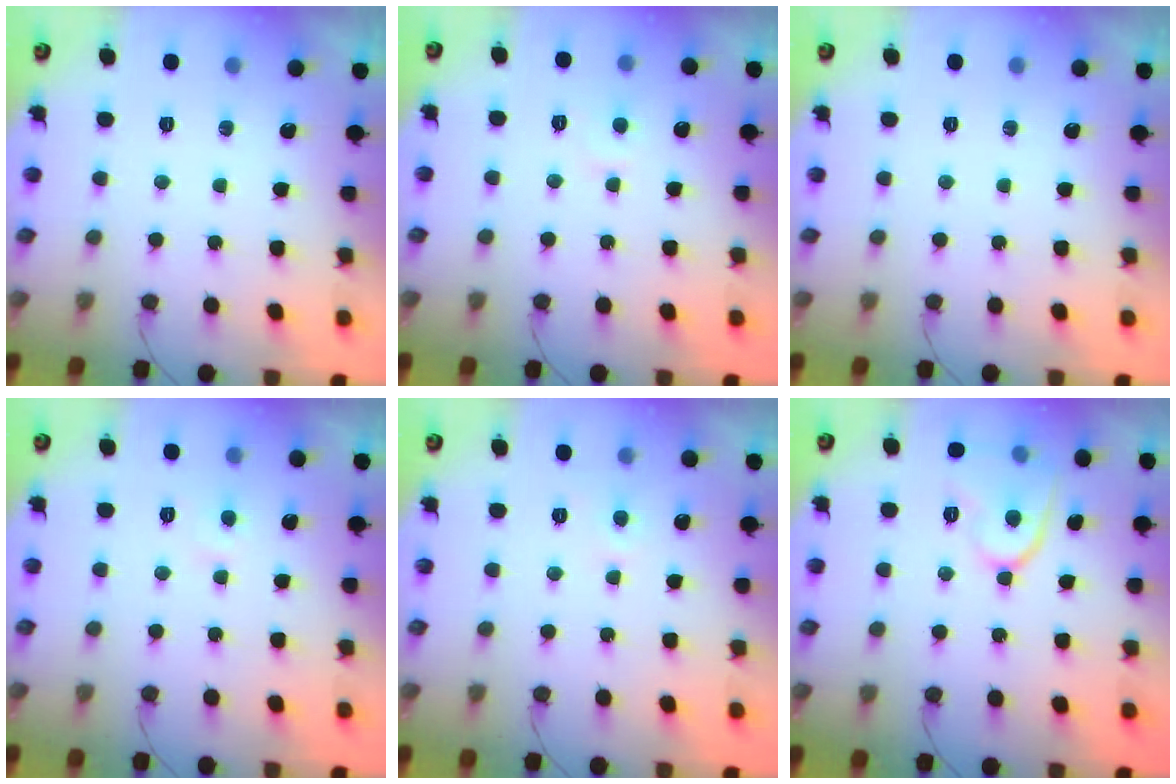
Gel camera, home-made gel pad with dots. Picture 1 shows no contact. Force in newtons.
{"total": 4.6, "press": 4.6, "slide": 0.4}
{"total": 0.0}
{"total": 3.7, "press": 3.7, "slide": 0.3}
{"total": 3.5, "press": 3.4, "slide": 0.4}
{"total": 9.7, "press": 9.7, "slide": 0.4}